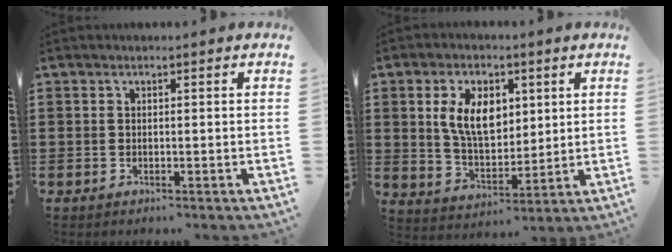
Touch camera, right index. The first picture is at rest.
{"total": 8.7, "force": [2.4, 5.2, 6.4], "torque": [-0.139, 0.011, 0.041]}